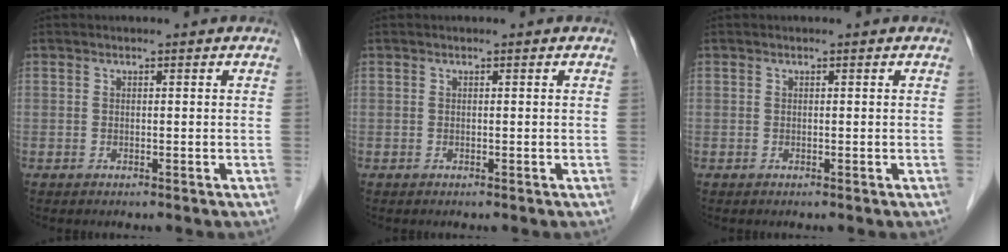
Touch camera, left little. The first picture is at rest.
{"total": 0.0}
{"total": 0.0}